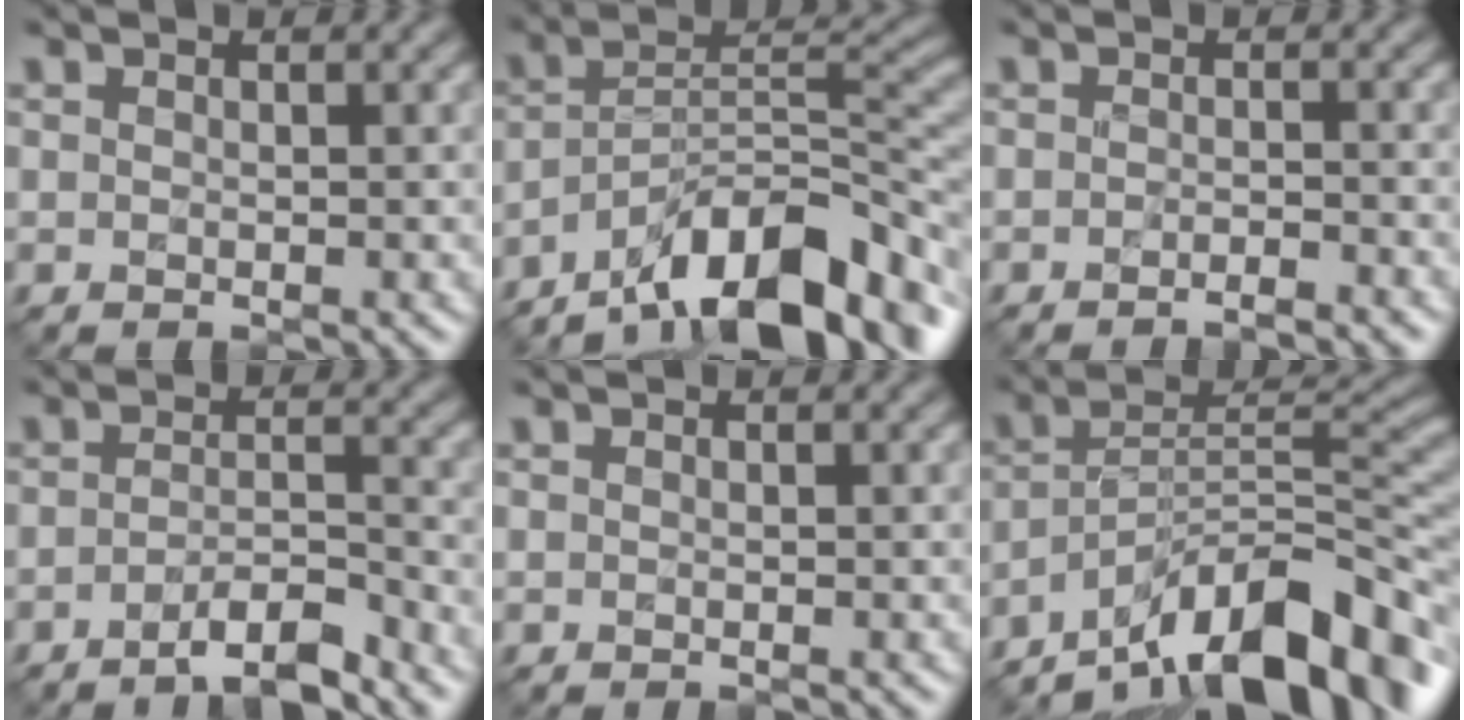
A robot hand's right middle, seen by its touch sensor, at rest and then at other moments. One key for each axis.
{"total": 13.5, "fx": -9.3, "fy": 4.5, "fz": 8.7, "tx": -0.128, "ty": 0.014, "tz": -0.171}
{"total": 1.7, "fx": -1.3, "fy": 0.3, "fz": 1.1, "tx": -0.005, "ty": 0.001, "tz": -0.026}
{"total": 4.1, "fx": -3.0, "fy": 0.8, "fz": 2.7, "tx": -0.043, "ty": 0.005, "tz": -0.056}
{"total": 0.0}
{"total": 13.3, "fx": -9.4, "fy": 4.0, "fz": 8.6, "tx": -0.119, "ty": 0.020, "tz": -0.176}